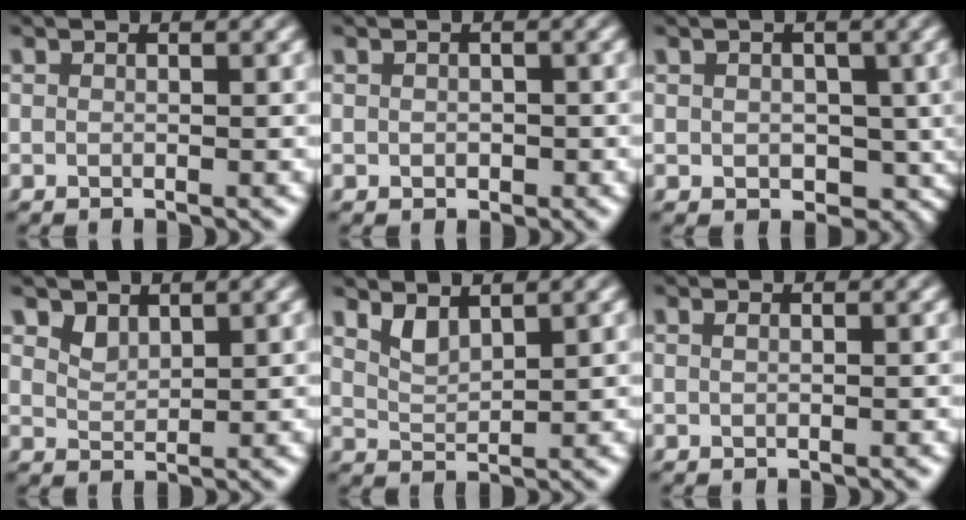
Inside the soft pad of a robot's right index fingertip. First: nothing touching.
{"total": 1.2, "force": [-0.3, 1.0, 0.4], "torque": [-0.010, -0.006, -0.002]}
{"total": 5.6, "force": [-3.7, 3.6, 2.1], "torque": [-0.017, -0.023, -0.044]}
{"total": 1.5, "force": [1.0, 0.9, 0.6], "torque": [-0.021, -0.009, 0.027]}
{"total": 2.0, "force": [1.4, 1.0, 1.1], "torque": [-0.030, -0.008, 0.030]}
{"total": 0.0}